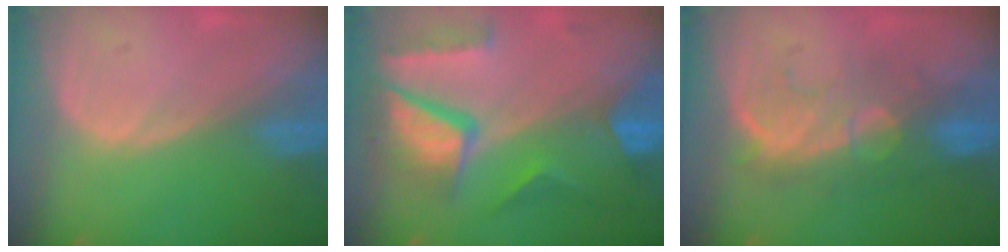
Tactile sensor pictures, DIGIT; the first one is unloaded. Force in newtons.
{"total": 10.4, "press": 8.8, "slide": 5.6}
{"total": 8.6, "press": 8.3, "slide": 2.3}